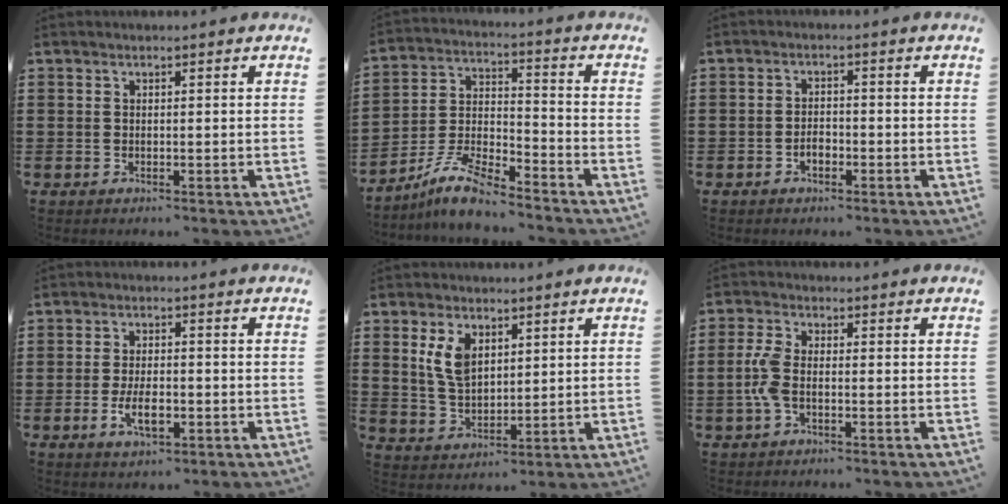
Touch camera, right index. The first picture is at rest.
{"total": 8.5, "force": [-7.4, 1.3, 4.0], "torque": [-0.092, 0.007, -0.147]}
{"total": 2.2, "force": [-1.1, 1.2, 1.5], "torque": [-0.031, 0.003, -0.022]}
{"total": 4.8, "force": [-1.5, 2.1, 4.0], "torque": [-0.074, -0.002, -0.032]}
{"total": 6.2, "force": [2.7, 3.4, 4.4], "torque": [-0.106, 0.005, 0.048]}
{"total": 4.6, "force": [-0.9, 2.1, 4.1], "torque": [-0.108, -0.007, -0.025]}